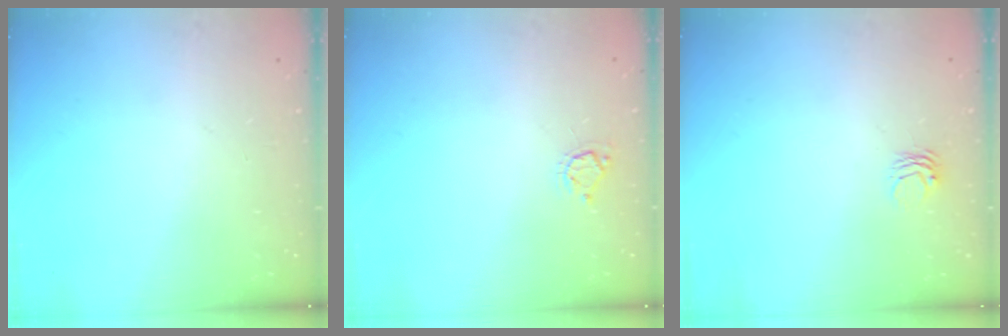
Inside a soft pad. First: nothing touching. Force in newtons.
{"total": 4.6, "press": 4.6, "slide": 0.4}
{"total": 2.7, "press": 2.7, "slide": 0.2}